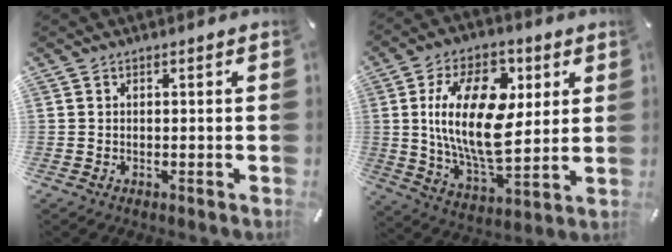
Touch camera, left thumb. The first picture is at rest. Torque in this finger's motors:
{"motor_torque": [1.03, 1.12, 2.23, -0.54, 0.63]}